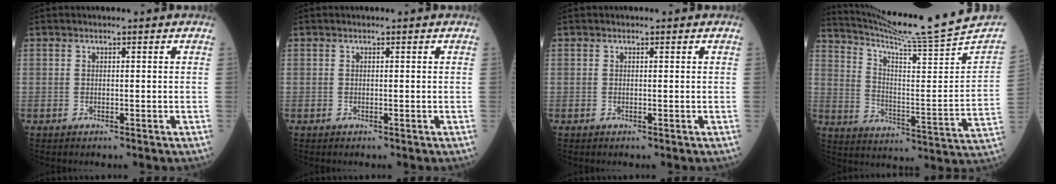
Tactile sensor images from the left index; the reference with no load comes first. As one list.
[{"total": 0.0}, {"total": 0.0}, {"total": 19.7, "force": [18.1, -3.4, 6.9], "torque": [-0.123, -0.102, 0.266]}]